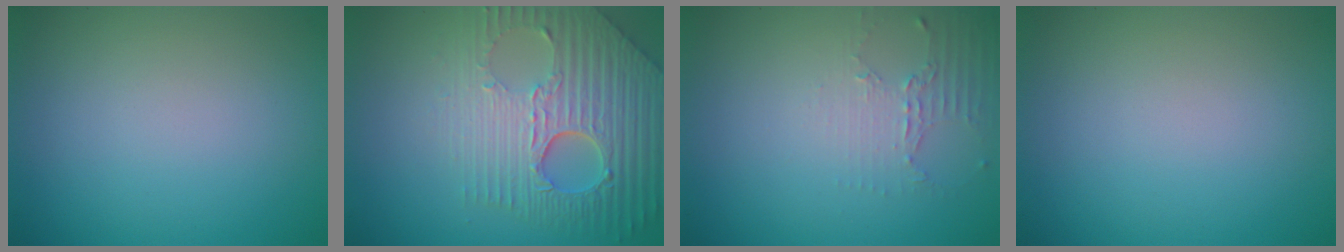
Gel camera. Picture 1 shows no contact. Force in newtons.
{"total": 8.9, "press": 6.0, "slide": 6.5}
{"total": 2.0, "press": 1.5, "slide": 1.4}
{"total": 0.0}